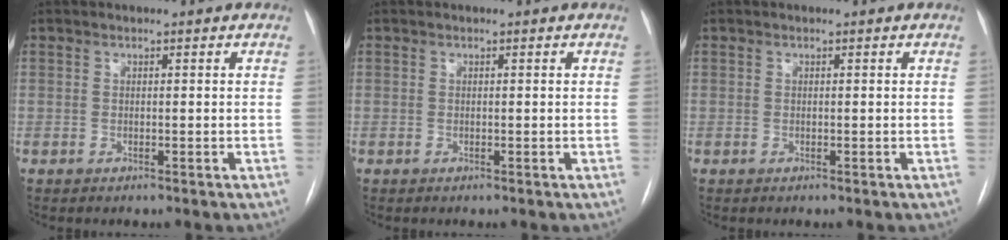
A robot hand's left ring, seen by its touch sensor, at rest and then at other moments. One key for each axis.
{"total": 0.0}
{"total": 0.0}